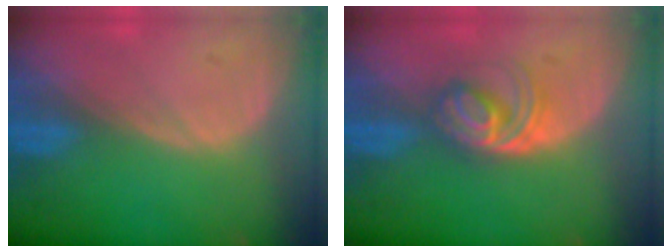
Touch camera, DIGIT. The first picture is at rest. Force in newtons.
{"total": 6.0, "press": 5.2, "slide": 3.1}